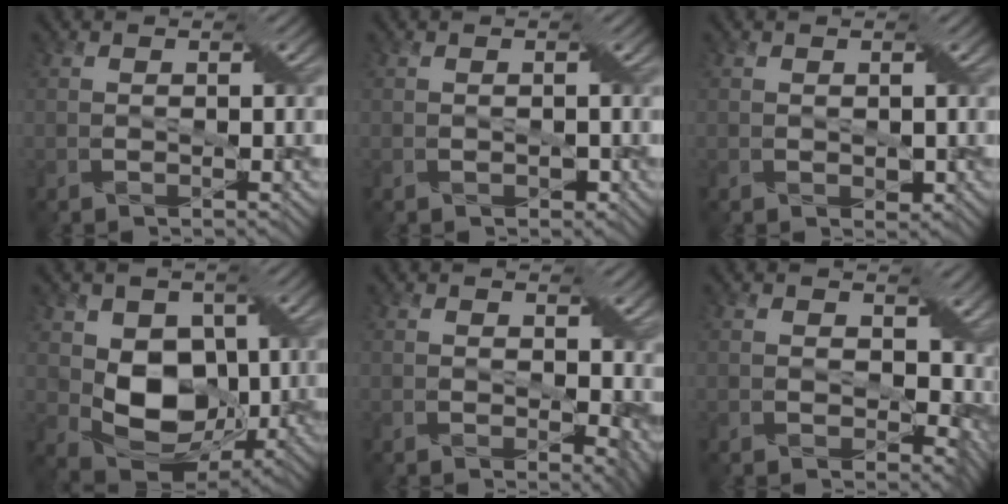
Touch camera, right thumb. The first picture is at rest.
{"total": 0.8, "force": [-0.2, 0.7, 0.2], "torque": [-0.006, -0.004, -0.003]}
{"total": 0.9, "force": [0.1, 0.8, 0.4], "torque": [-0.011, -0.004, 0.006]}
{"total": 9.6, "force": [0.7, 7.4, 6.0], "torque": [-0.120, -0.021, 0.013]}
{"total": 4.9, "force": [1.0, 3.4, 3.3], "torque": [-0.039, -0.020, 0.020]}
{"total": 7.2, "force": [0.9, 5.1, 5.1], "torque": [-0.075, -0.012, 0.008]}